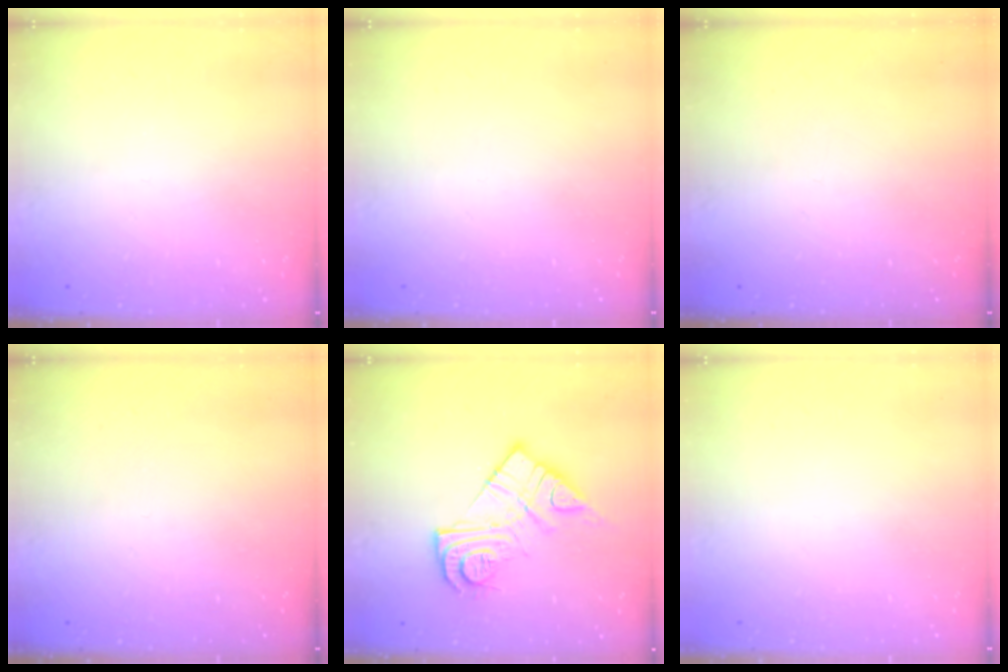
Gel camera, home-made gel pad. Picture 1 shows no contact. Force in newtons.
{"total": 1.5, "press": 1.5, "slide": 0.1}
{"total": 0.0}
{"total": 0.0}
{"total": 14.7, "press": 14.7, "slide": 1.3}
{"total": 1.5, "press": 1.5, "slide": 0.1}